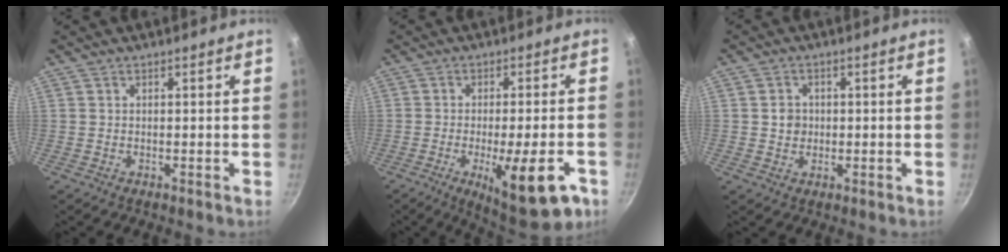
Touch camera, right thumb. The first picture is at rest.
{"total": 14.5, "force": [-5.9, 3.8, 12.7], "torque": [-0.158, 0.005, -0.077]}
{"total": 3.0, "force": [0.1, 2.8, 1.2], "torque": [-0.005, 0.005, -0.001]}